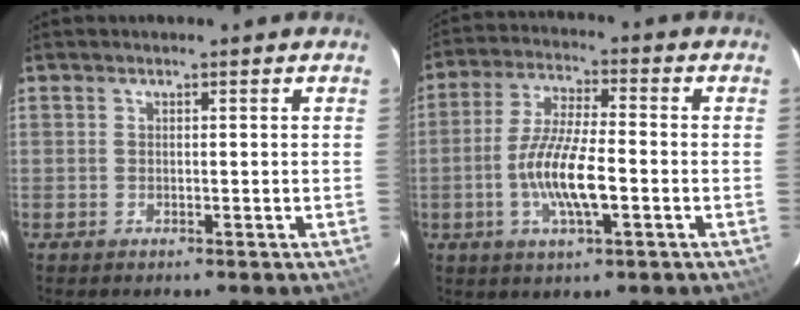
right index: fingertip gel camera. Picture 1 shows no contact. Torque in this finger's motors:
{"motor_torque": [1.19, -0.43, 0.74, 0.21]}